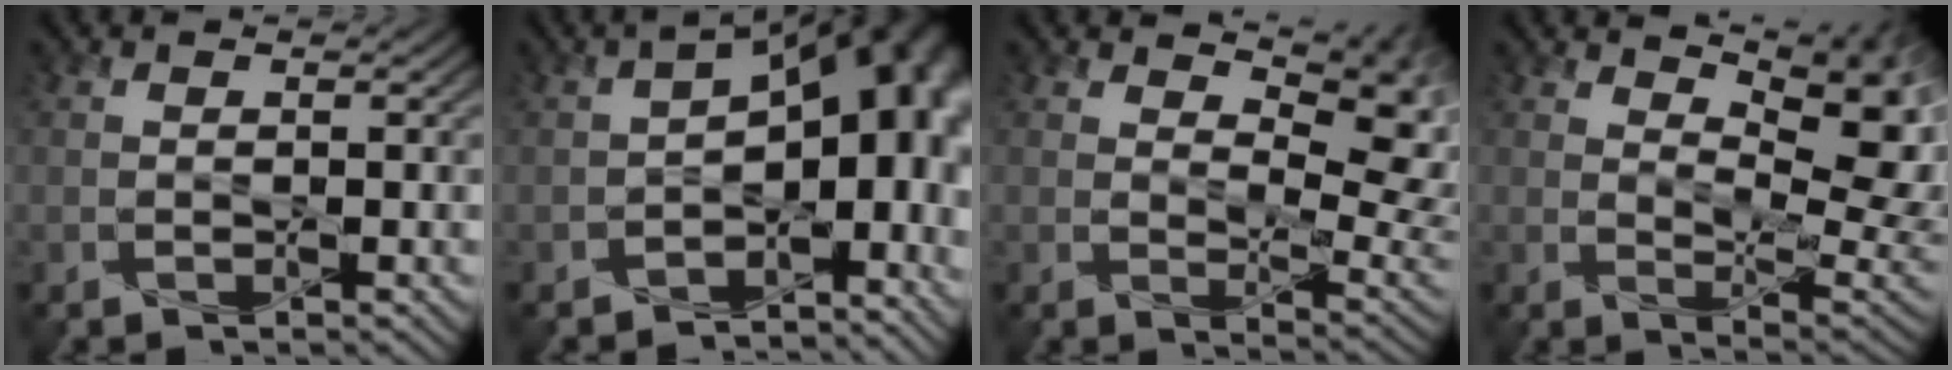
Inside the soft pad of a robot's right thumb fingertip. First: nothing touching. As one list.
[{"total": 15.0, "force": [-3.5, 8.9, 11.6], "torque": [-0.130, -0.033, -0.027]}, {"total": 12.6, "force": [5.7, 6.4, 9.2], "torque": [-0.127, -0.005, 0.093]}, {"total": 13.3, "force": [5.7, 5.9, 10.5], "torque": [-0.155, 0.011, 0.086]}]